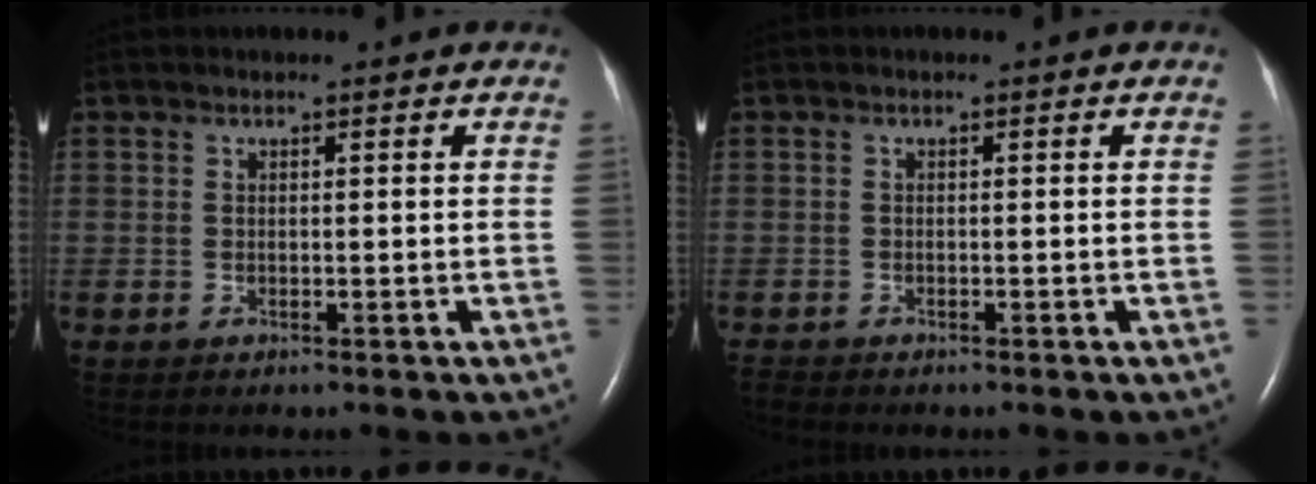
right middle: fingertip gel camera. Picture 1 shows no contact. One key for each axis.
{"total": 1.0, "fx": -1.0, "fy": 0.1, "fz": 0.1, "tx": -0.006, "ty": -0.005, "tz": -0.018}